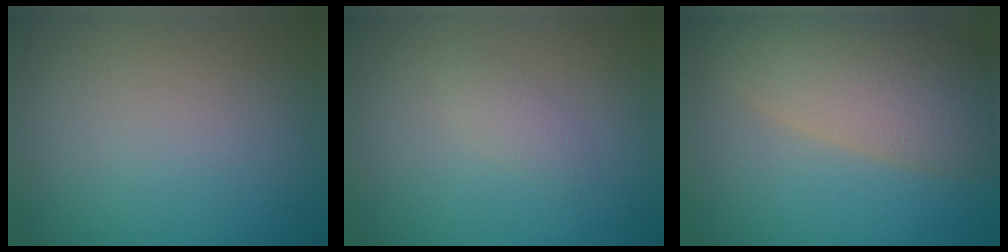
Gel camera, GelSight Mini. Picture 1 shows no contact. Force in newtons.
{"total": 1.2, "press": 1.2, "slide": 0.0}
{"total": 9.7, "press": 9.6, "slide": 0.9}